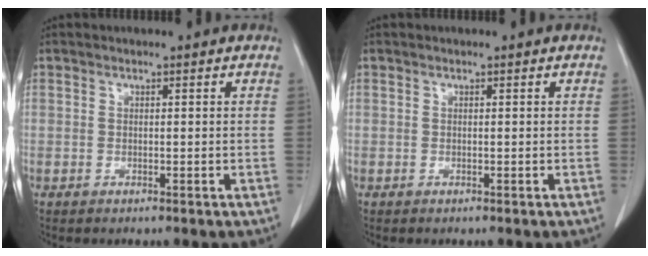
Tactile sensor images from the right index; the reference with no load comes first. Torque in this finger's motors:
{"motor_torque": [0.00, 0.00, 0.00, 0.00]}